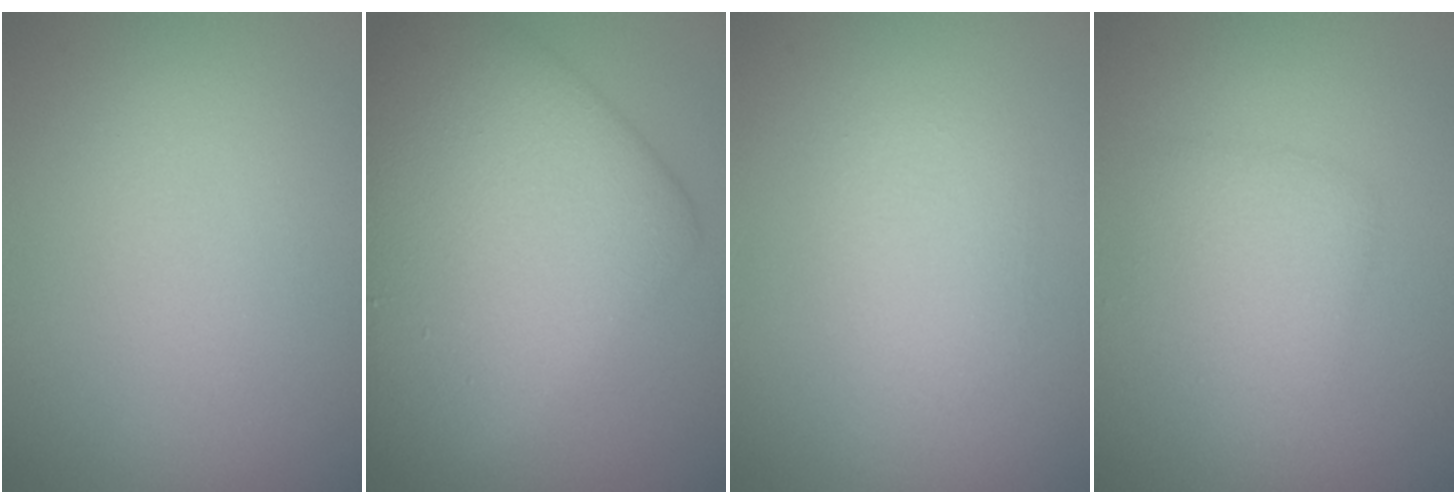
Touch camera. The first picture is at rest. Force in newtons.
{"total": 11.2, "press": 11.2, "slide": 0.2}
{"total": 1.7, "press": 1.7, "slide": 0.1}
{"total": 2.7, "press": 2.7, "slide": 0.1}